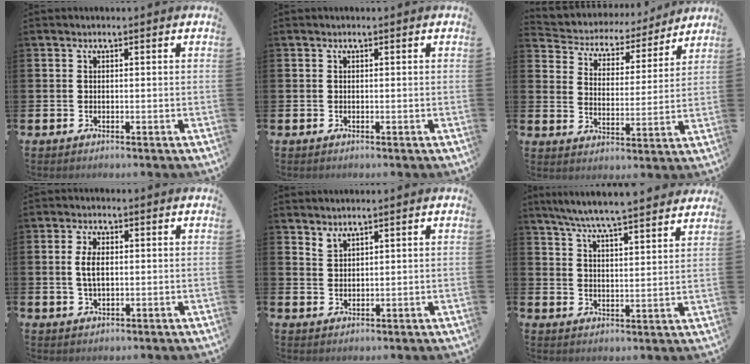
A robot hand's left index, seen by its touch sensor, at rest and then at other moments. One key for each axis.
{"total": 0.0}
{"total": 5.0, "fx": 4.5, "fy": 2.1, "fz": 0.1, "tx": -0.025, "ty": -0.042, "tz": 0.070}
{"total": 3.4, "fx": 0.6, "fy": 1.8, "fz": 2.8, "tx": -0.043, "ty": 0.001, "tz": 0.006}
{"total": 2.0, "fx": 2.0, "fy": 0.3, "fz": 0.0, "tx": 0.008, "ty": -0.010, "tz": 0.035}
{"total": 7.0, "fx": 6.7, "fy": -0.2, "fz": 1.9, "tx": -0.065, "ty": -0.040, "tz": 0.119}